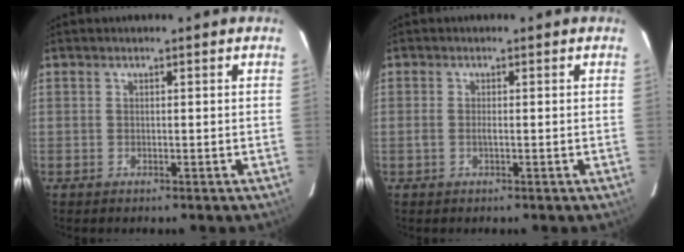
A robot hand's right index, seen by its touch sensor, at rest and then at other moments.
{"total": 1.2, "force": [-0.3, 0.2, 1.2], "torque": [-0.025, -0.001, -0.007]}